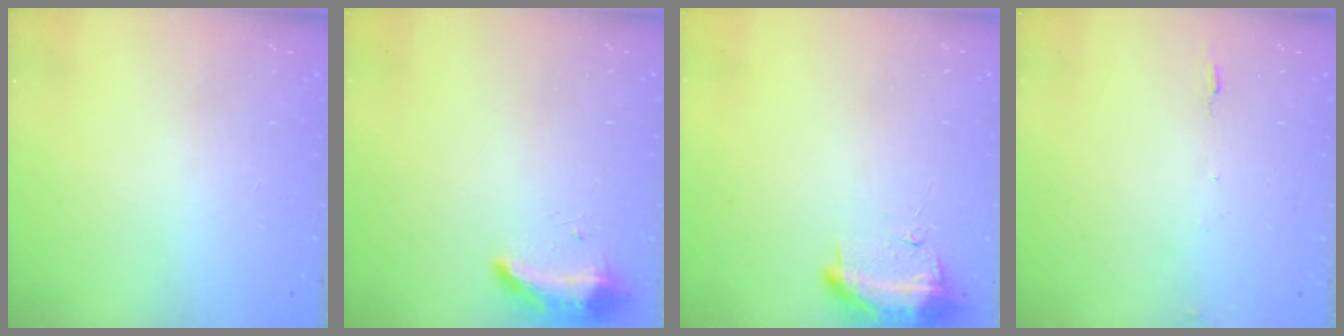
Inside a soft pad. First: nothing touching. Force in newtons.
{"total": 8.7, "press": 8.7, "slide": 0.3}
{"total": 18.7, "press": 12.4, "slide": 14.0}
{"total": 7.3, "press": 7.0, "slide": 2.0}